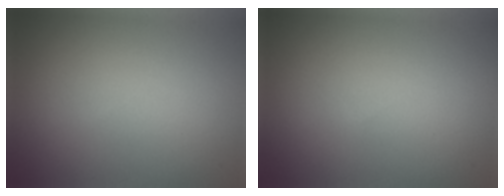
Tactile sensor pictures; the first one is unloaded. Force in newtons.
{"total": 0.0}